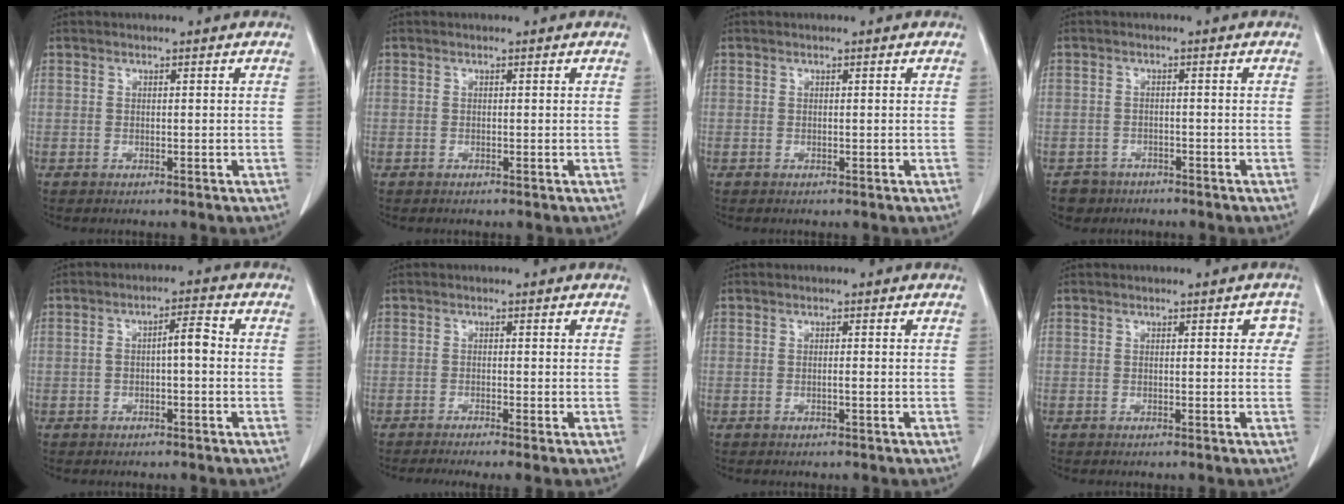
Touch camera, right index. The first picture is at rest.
{"total": 0.0}
{"total": 0.0}
{"total": 3.1, "force": [-2.2, 2.1, -0.4], "torque": [0.003, 0.007, -0.038]}
{"total": 3.8, "force": [-0.3, 0.9, 3.7], "torque": [-0.061, 0.018, -0.004]}
{"total": 9.8, "force": [-8.3, -1.8, 4.9], "torque": [-0.053, -0.026, -0.127]}
{"total": 0.5, "force": [-0.2, 0.0, 0.5], "torque": [-0.008, 0.002, -0.003]}
{"total": 2.0, "force": [0.5, 1.3, 1.4], "torque": [-0.002, 0.012, -0.001]}